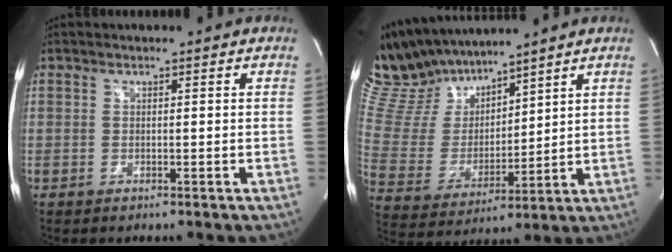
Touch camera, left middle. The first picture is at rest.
{"total": 14.0, "force": [12.7, 4.3, 4.2], "torque": [-0.105, 0.016, 0.261]}